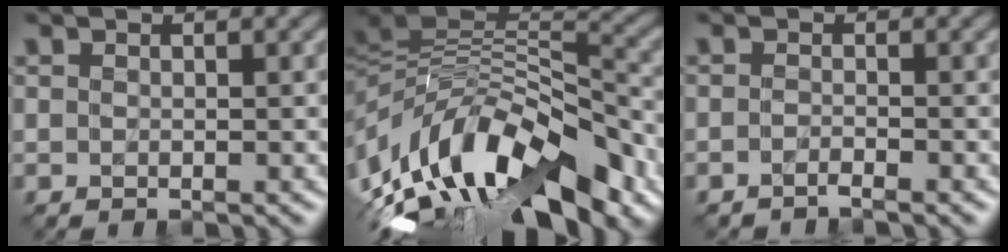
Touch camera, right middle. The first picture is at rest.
{"total": 14.3, "force": [-6.3, 6.5, 11.0], "torque": [-0.208, 0.023, -0.114]}
{"total": 1.3, "force": [-1.2, 0.0, 0.4], "torque": [-0.004, -0.007, -0.028]}